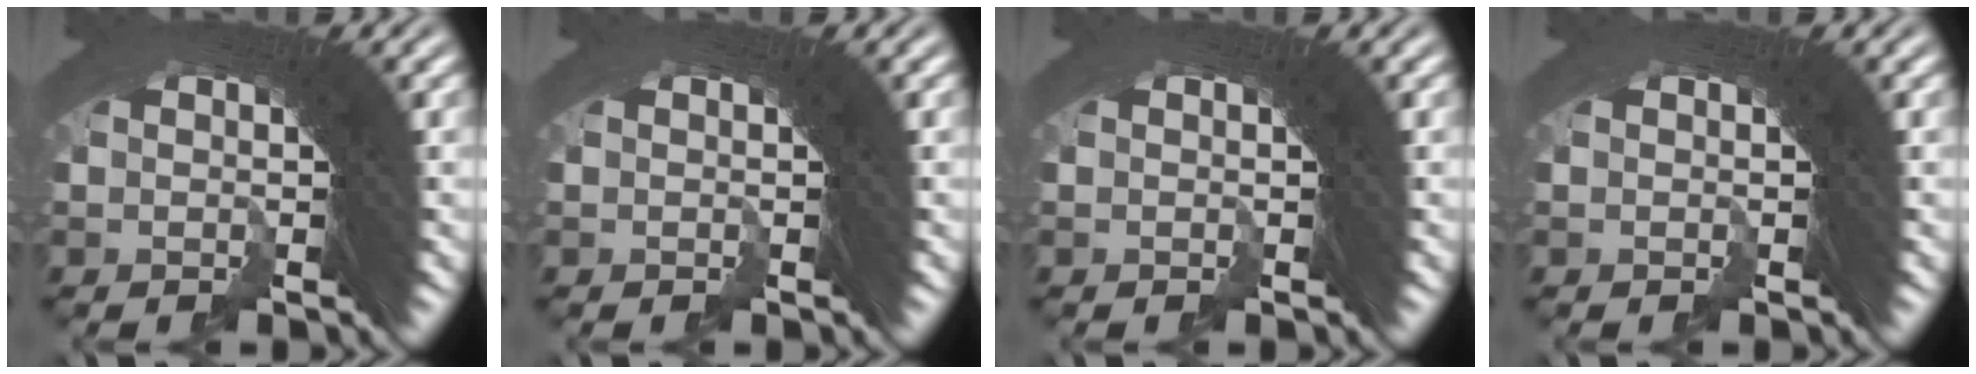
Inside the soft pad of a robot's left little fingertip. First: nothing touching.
{"total": 0.0}
{"total": 0.0}
{"total": 0.0}